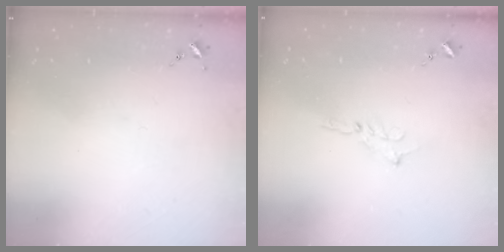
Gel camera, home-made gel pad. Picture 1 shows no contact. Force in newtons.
{"total": 1.8, "press": 1.7, "slide": 0.2}